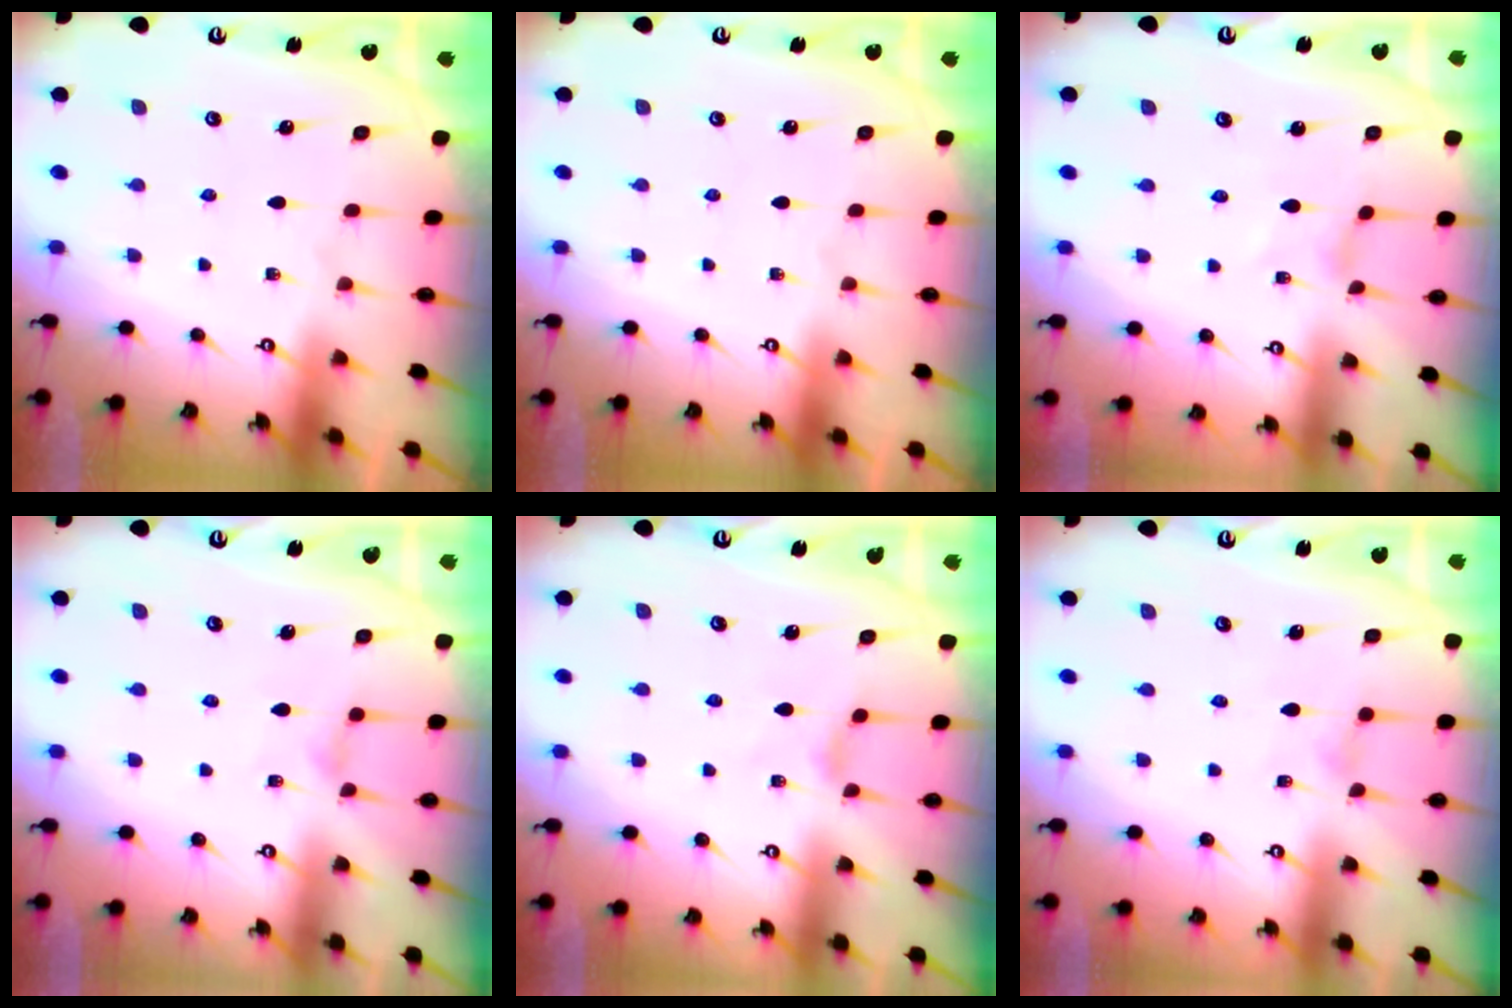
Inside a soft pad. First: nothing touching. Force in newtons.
{"total": 0.0}
{"total": 0.0}
{"total": 0.9, "press": 0.8, "slide": 0.4}
{"total": 1.7, "press": 1.7, "slide": 0.4}
{"total": 0.6, "press": 0.5, "slide": 0.2}